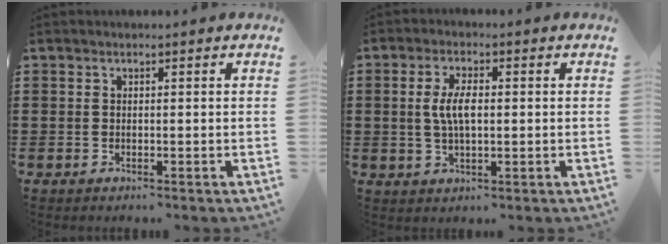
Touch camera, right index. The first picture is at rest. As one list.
[{"total": 5.1, "force": [0.4, 2.0, 4.7], "torque": [-0.107, 0.002, -0.001]}]